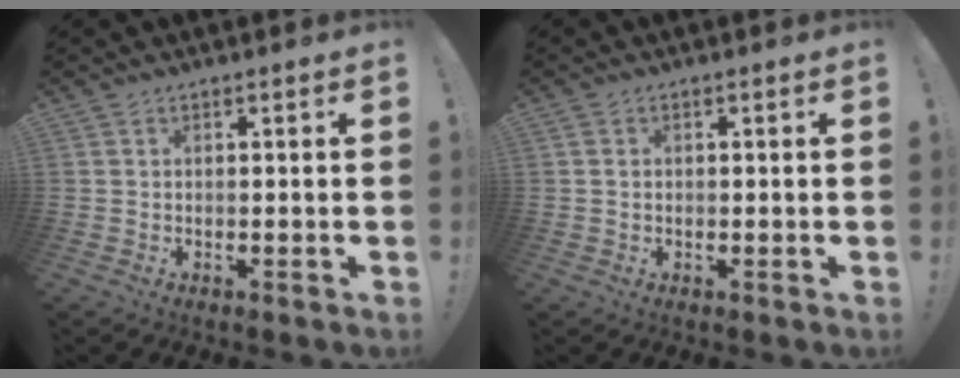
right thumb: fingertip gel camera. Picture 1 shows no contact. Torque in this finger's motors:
{"motor_torque": [-0.13, -0.27, 0.07, 0.13, 0.01]}